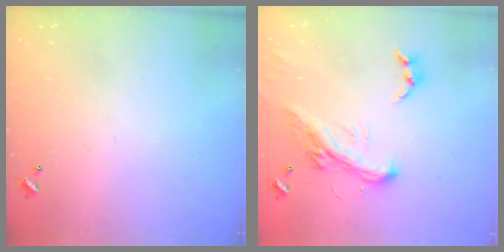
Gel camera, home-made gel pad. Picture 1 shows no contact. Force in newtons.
{"total": 5.5, "press": 5.3, "slide": 1.5}